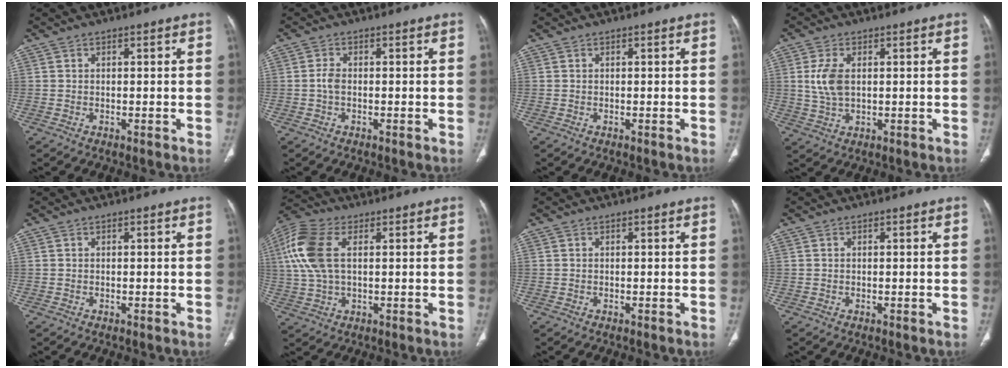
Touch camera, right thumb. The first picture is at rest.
{"total": 1.9, "force": [-0.3, 1.0, 1.5], "torque": [-0.033, 0.001, -0.009]}
{"total": 0.0}
{"total": 6.0, "force": [1.0, 3.3, 4.9], "torque": [-0.109, 0.000, 0.021]}
{"total": 0.0}
{"total": 13.1, "force": [3.2, 7.3, 10.4], "torque": [-0.254, 0.016, 0.062]}
{"total": 0.0}
{"total": 0.0}